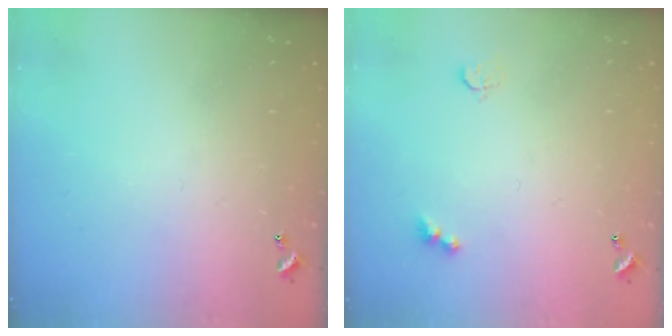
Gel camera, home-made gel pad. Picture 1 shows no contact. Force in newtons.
{"total": 2.9, "press": 2.8, "slide": 0.7}